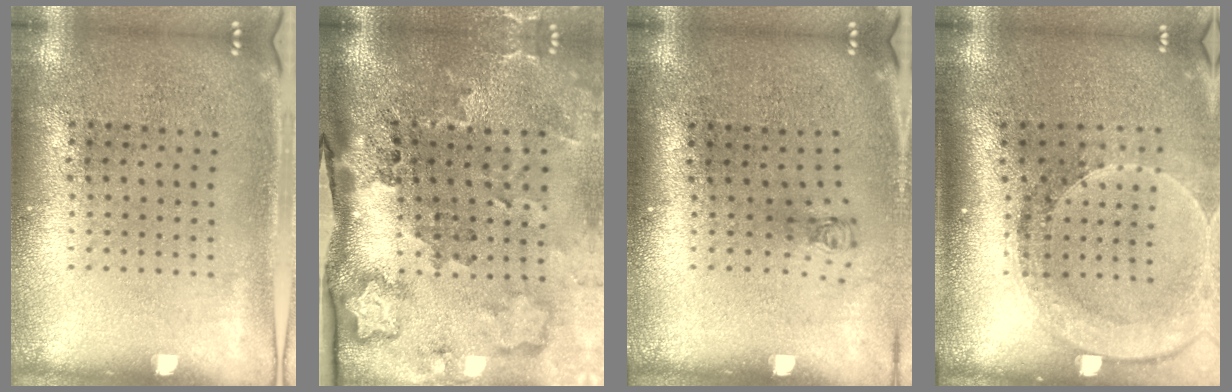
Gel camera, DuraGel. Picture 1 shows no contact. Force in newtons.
{"total": 3.5, "press": 2.3, "slide": 2.7}
{"total": 0.7, "press": 0.4, "slide": 0.6}
{"total": 2.6, "press": 2.0, "slide": 1.7}